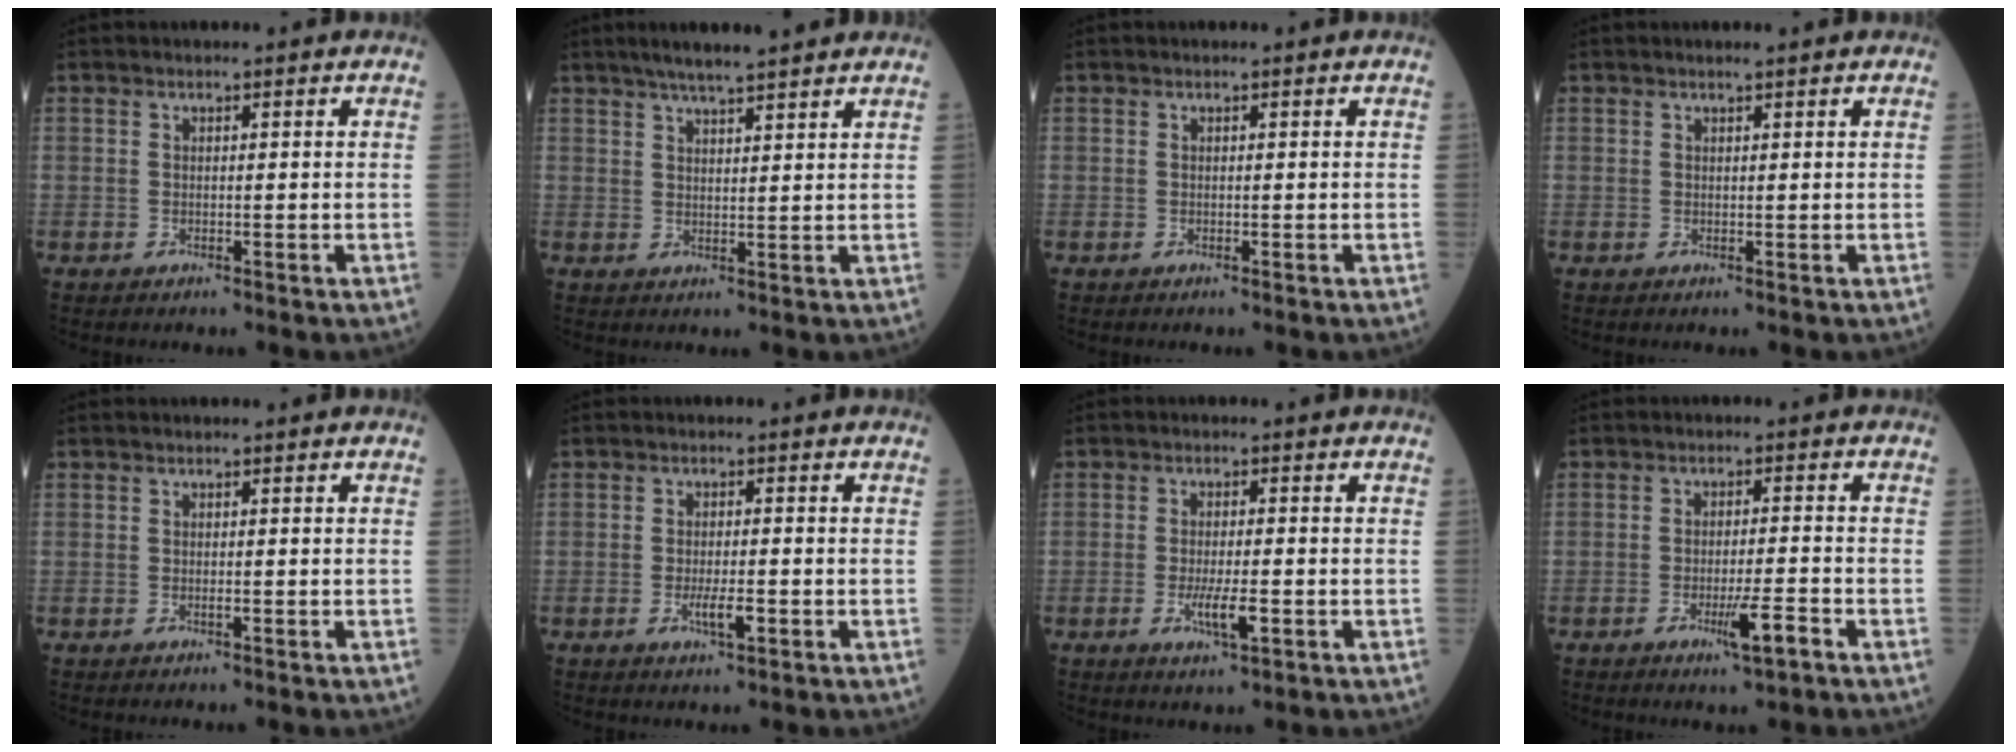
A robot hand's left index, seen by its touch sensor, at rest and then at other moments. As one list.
[{"total": 8.0, "force": [6.6, 0.4, 4.4], "torque": [-0.068, 0.024, 0.099]}, {"total": 0.0}, {"total": 1.0, "force": [0.8, 0.0, 0.6], "torque": [-0.013, 0.003, 0.014]}, {"total": 0.0}, {"total": 3.0, "force": [-1.1, 0.6, 2.7], "torque": [-0.054, -0.002, -0.017]}, {"total": 4.0, "force": [-1.3, 0.6, 3.7], "torque": [-0.072, -0.005, -0.022]}, {"total": 4.6, "force": [-2.5, 0.1, 3.8], "torque": [-0.066, -0.006, -0.042]}]